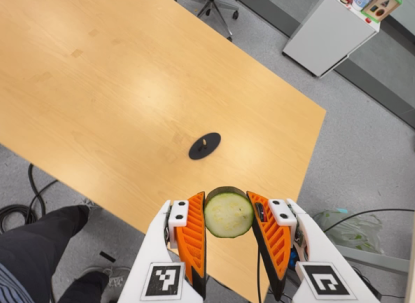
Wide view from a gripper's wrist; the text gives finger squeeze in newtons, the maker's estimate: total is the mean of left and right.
{"total": 9.8, "left": 9.3, "right": 10.3}